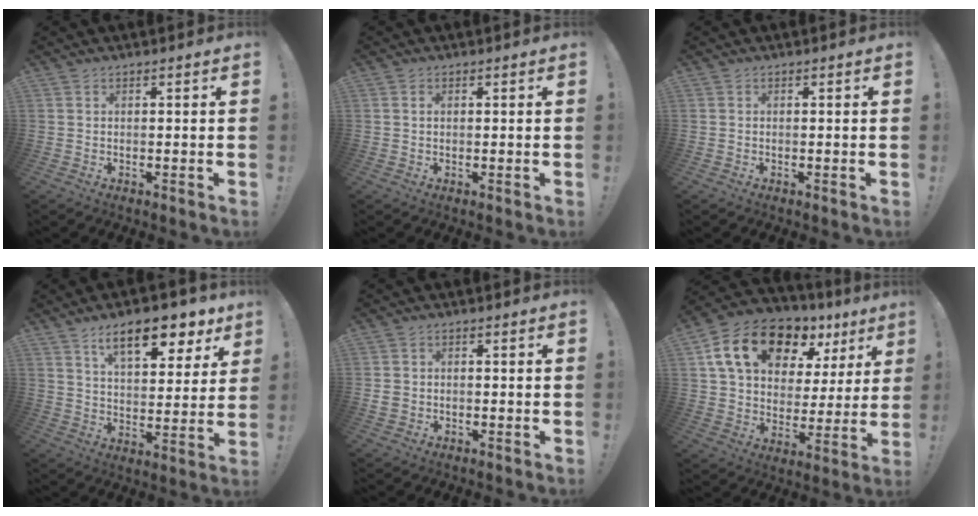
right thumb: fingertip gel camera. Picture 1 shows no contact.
{"total": 0.9, "force": [0.3, 0.6, 0.6], "torque": [-0.013, 0.003, 0.006]}
{"total": 0.0}
{"total": 14.8, "force": [9.0, 5.9, 10.2], "torque": [-0.146, -0.051, 0.149]}
{"total": 2.8, "force": [-0.6, 2.5, 0.9], "torque": [-0.016, 0.008, -0.009]}
{"total": 19.5, "force": [11.3, 11.0, 11.4], "torque": [-0.195, -0.051, 0.208]}